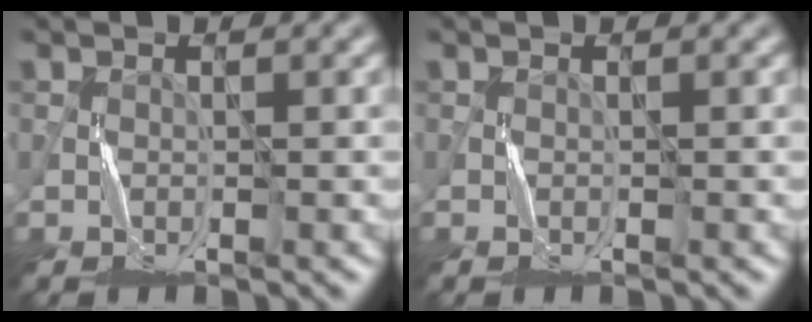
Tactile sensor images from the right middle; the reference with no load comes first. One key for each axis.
{"total": 0.0}